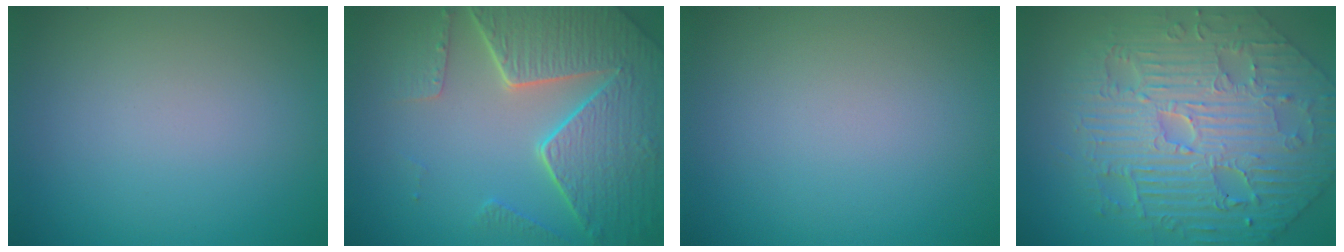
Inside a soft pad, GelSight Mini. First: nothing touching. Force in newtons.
{"total": 8.2, "press": 6.1, "slide": 5.6}
{"total": 0.0}
{"total": 8.9, "press": 6.8, "slide": 5.7}